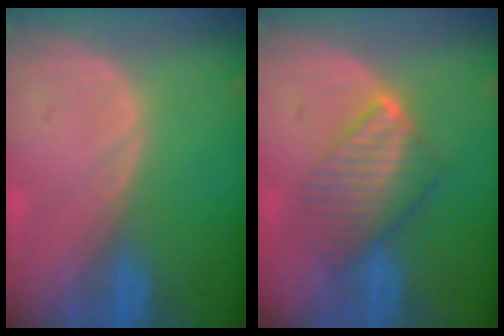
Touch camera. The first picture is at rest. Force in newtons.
{"total": 6.4, "press": 6.3, "slide": 0.8}